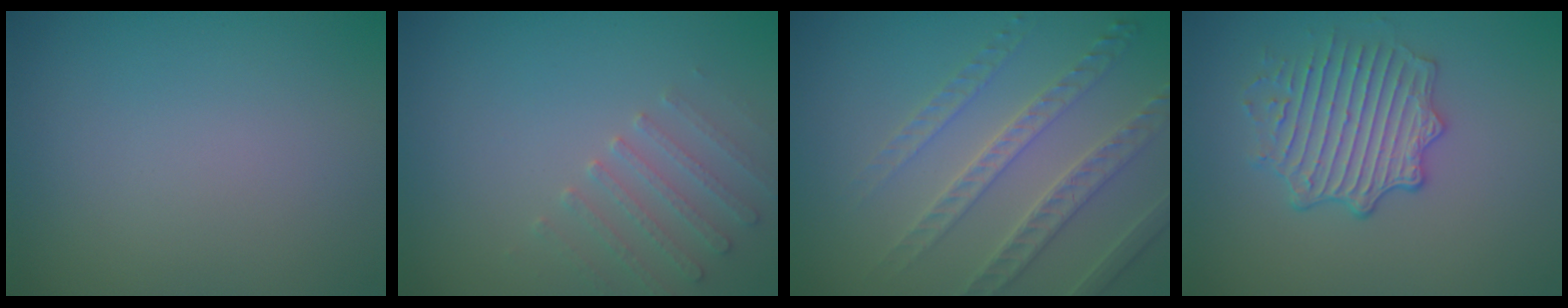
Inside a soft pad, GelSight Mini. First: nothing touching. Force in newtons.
{"total": 2.3, "press": 2.2, "slide": 0.6}
{"total": 4.1, "press": 3.8, "slide": 1.5}
{"total": 4.2, "press": 3.8, "slide": 1.8}